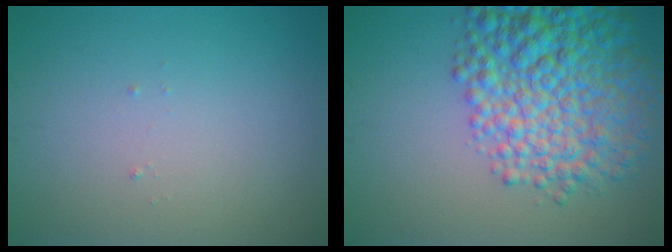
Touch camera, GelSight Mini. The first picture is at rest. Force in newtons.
{"total": 9.7, "press": 9.7, "slide": 0.3}